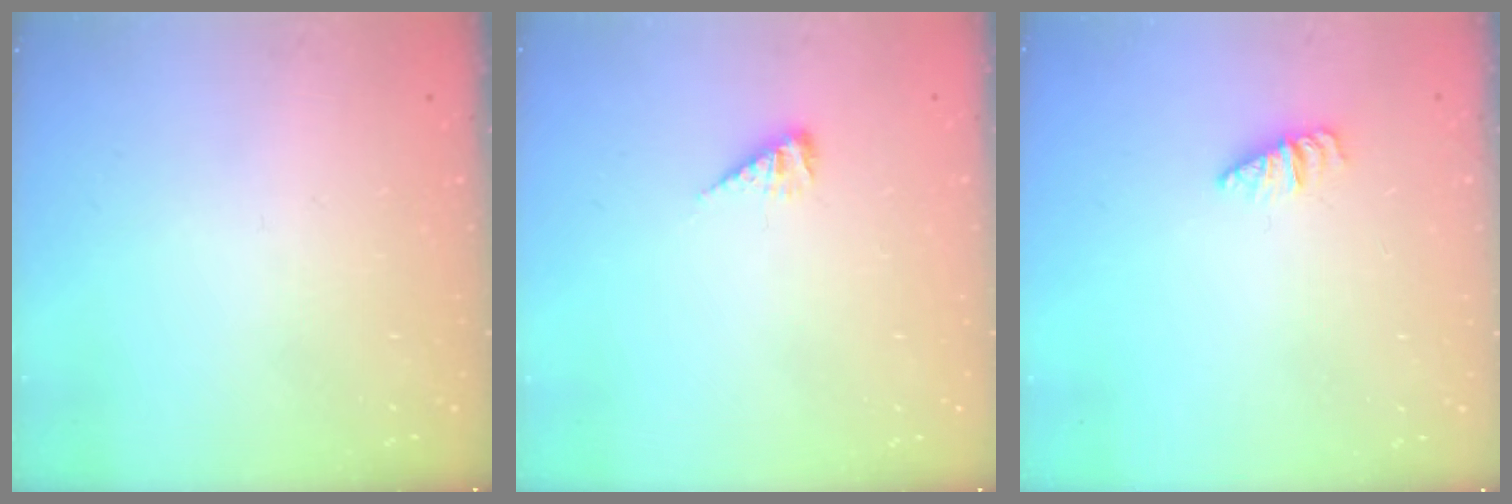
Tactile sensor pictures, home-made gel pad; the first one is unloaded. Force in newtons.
{"total": 5.1, "press": 5.1, "slide": 0.8}
{"total": 1.2, "press": 1.2, "slide": 0.2}